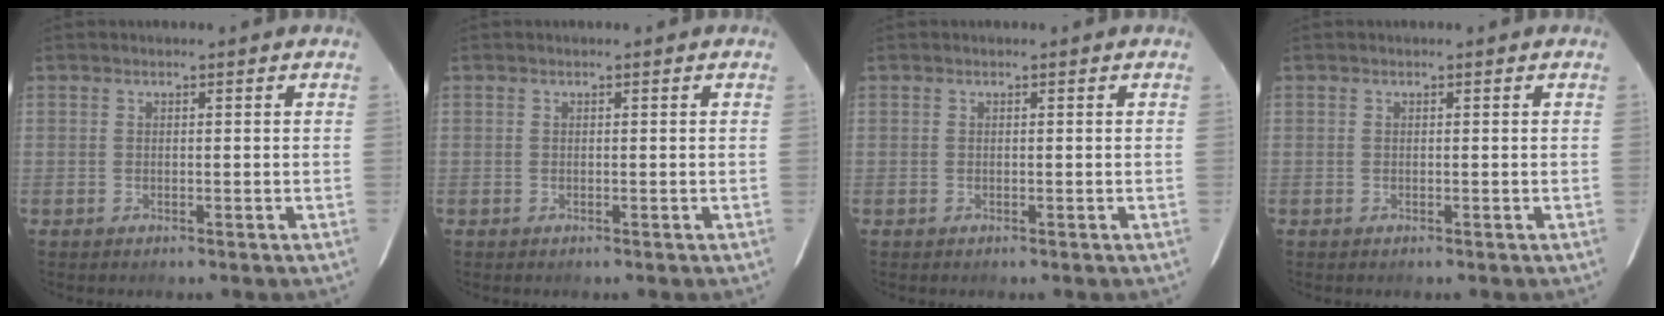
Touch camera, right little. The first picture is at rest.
{"total": 0.0}
{"total": 0.0}
{"total": 0.0}